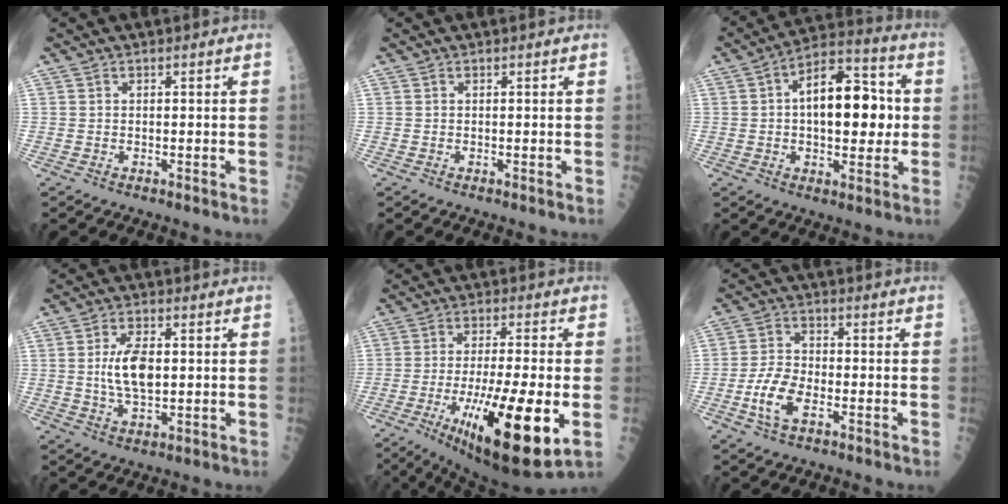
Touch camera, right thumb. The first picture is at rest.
{"total": 0.0}
{"total": 17.0, "force": [1.2, 8.8, 14.5], "torque": [-0.187, 0.024, 0.013]}
{"total": 8.0, "force": [0.6, 3.7, 7.0], "torque": [-0.129, -0.003, 0.011]}
{"total": 22.0, "force": [-6.1, 5.2, 20.5], "torque": [-0.346, -0.024, -0.082]}
{"total": 7.3, "force": [-2.7, 3.6, 5.7], "torque": [-0.114, 0.016, -0.056]}